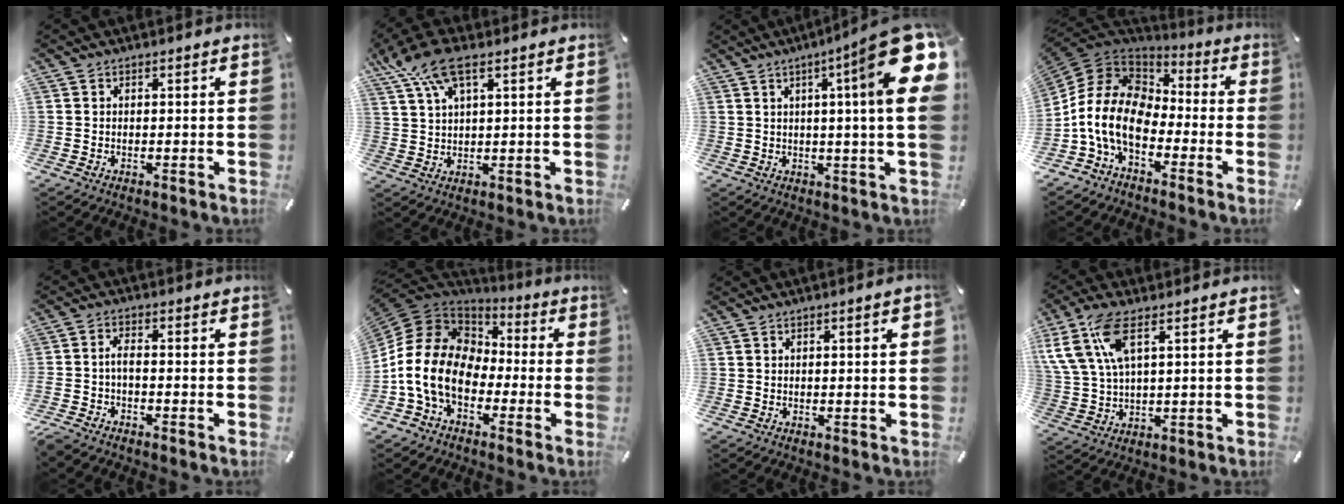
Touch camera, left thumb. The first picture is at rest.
{"total": 9.7, "force": [5.1, 3.8, 7.3], "torque": [-0.162, -0.002, 0.093]}
{"total": 19.6, "force": [6.7, 1.3, 18.3], "torque": [-0.268, -0.046, 0.086]}
{"total": 15.4, "force": [-6.4, 9.8, 10.0], "torque": [-0.226, 0.023, -0.124]}
{"total": 3.4, "force": [-2.3, 1.0, 2.3], "torque": [-0.054, 0.007, -0.047]}
{"total": 15.1, "force": [-4.5, 11.2, 9.1], "torque": [-0.216, 0.014, -0.089]}
{"total": 2.1, "force": [0.4, 0.4, 2.1], "torque": [-0.038, 0.003, 0.005]}
{"total": 11.1, "force": [5.3, 4.9, 8.5], "torque": [-0.194, -0.007, 0.098]}